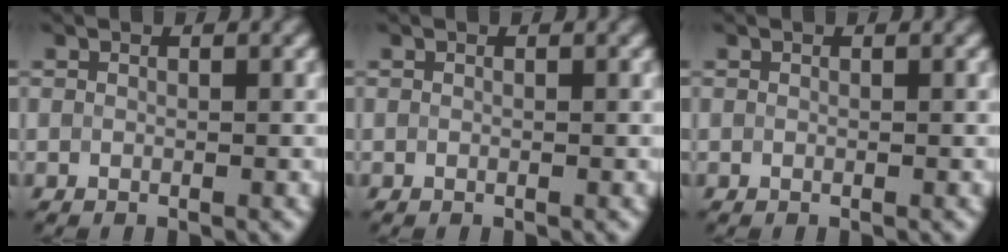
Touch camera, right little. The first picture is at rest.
{"total": 0.0}
{"total": 0.0}